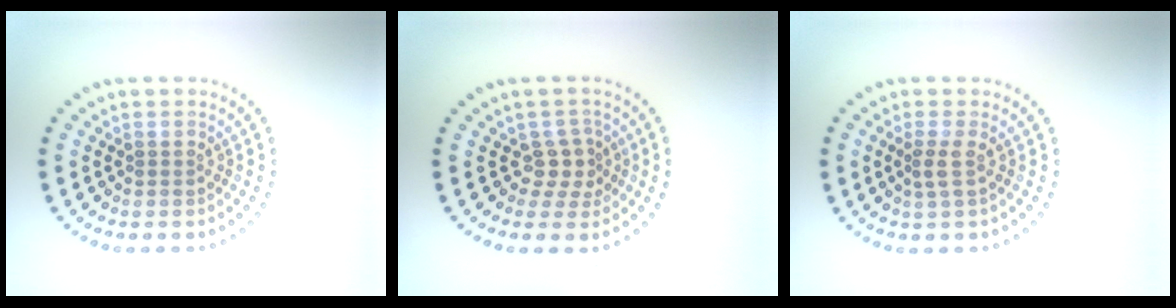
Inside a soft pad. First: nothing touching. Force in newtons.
{"total": 2.2, "press": 1.5, "slide": 1.5}
{"total": 1.3, "press": 1.1, "slide": 0.7}